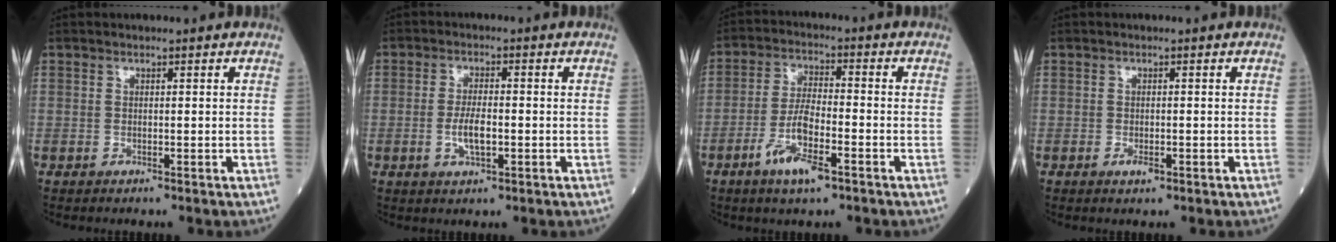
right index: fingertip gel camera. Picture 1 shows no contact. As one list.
[{"total": 4.5, "force": [-1.0, 1.3, 4.2], "torque": [-0.085, -0.002, -0.018]}, {"total": 8.0, "force": [-4.1, 1.6, 6.7], "torque": [-0.134, -0.007, -0.076]}, {"total": 1.4, "force": [-0.7, 0.5, 1.1], "torque": [-0.017, -0.001, -0.010]}]